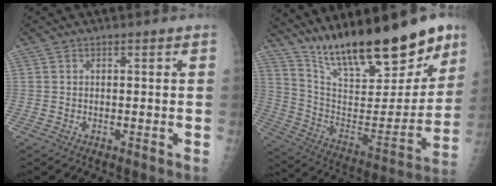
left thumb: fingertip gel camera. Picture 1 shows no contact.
{"total": 26.9, "force": [19.4, 8.2, 16.6], "torque": [-0.224, -0.082, 0.326]}